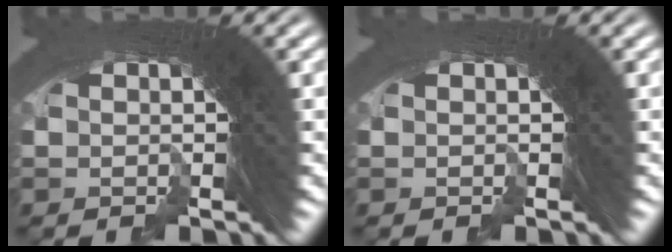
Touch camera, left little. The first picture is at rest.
{"total": 0.0}